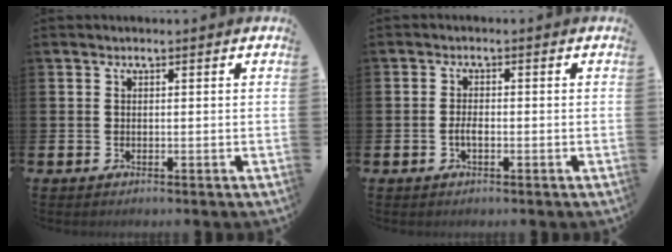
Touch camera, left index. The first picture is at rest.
{"total": 1.7, "force": [-0.6, 0.7, 1.4], "torque": [-0.025, 0.001, -0.013]}